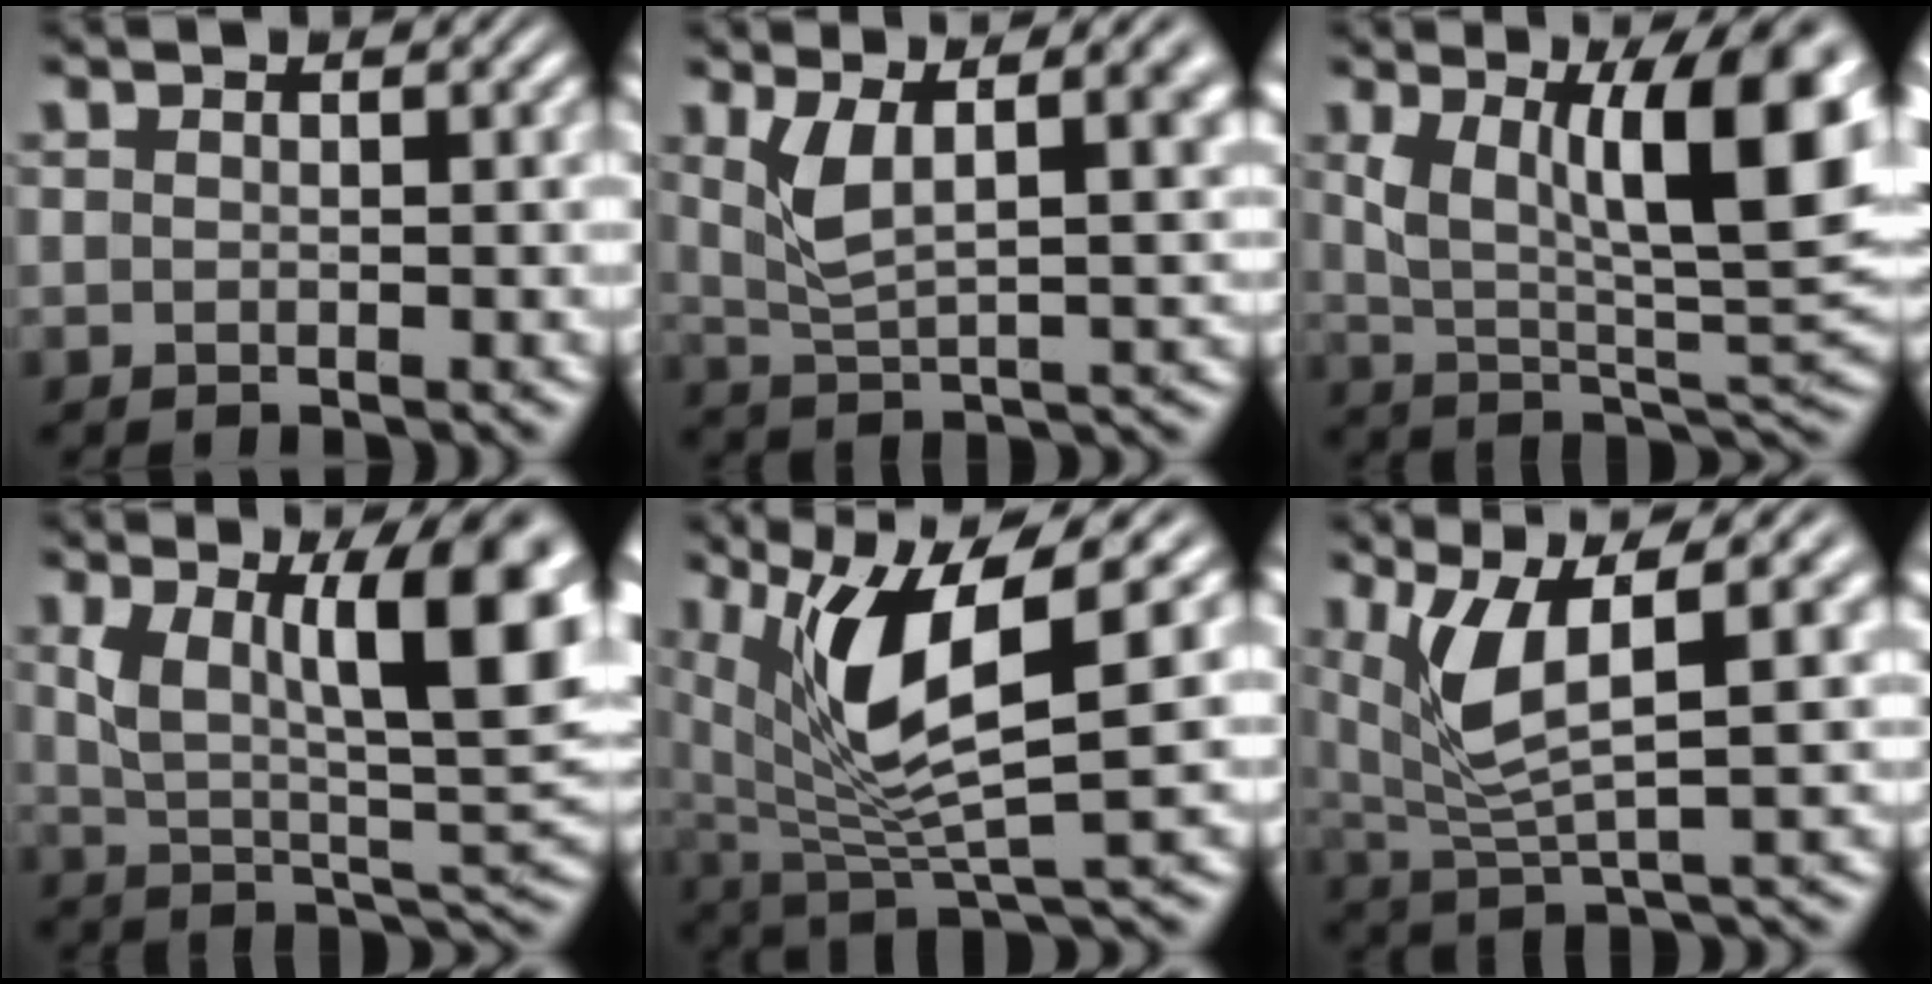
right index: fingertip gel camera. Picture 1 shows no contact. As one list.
[{"total": 5.5, "force": [2.3, 2.2, 4.5], "torque": [-0.082, -0.012, 0.047]}, {"total": 11.9, "force": [2.8, 5.5, 10.1], "torque": [-0.149, -0.022, 0.055]}, {"total": 11.8, "force": [2.7, 5.5, 10.1], "torque": [-0.137, -0.015, 0.050]}, {"total": 9.0, "force": [1.9, 4.0, 7.8], "torque": [-0.137, -0.007, 0.039]}, {"total": 6.2, "force": [2.0, 2.6, 5.3], "torque": [-0.110, -0.004, 0.043]}]